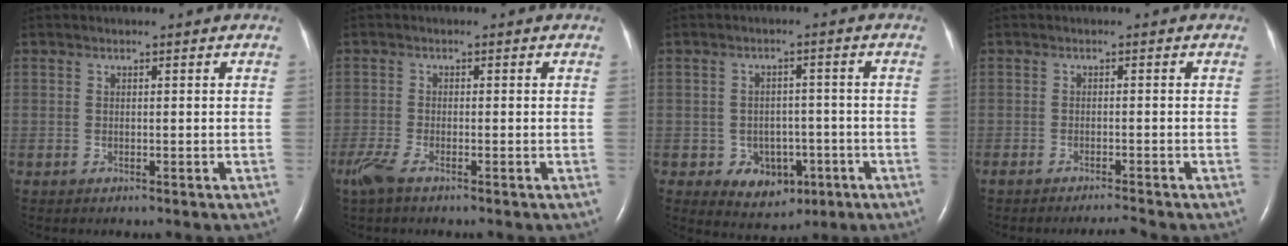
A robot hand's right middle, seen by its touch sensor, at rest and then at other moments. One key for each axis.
{"total": 3.1, "fx": -2.2, "fy": 0.6, "fz": 2.2, "tx": -0.057, "ty": -0.008, "tz": -0.047}
{"total": 1.4, "fx": -0.4, "fy": 1.1, "fz": 0.7, "tx": -0.012, "ty": 0.001, "tz": 0.000}
{"total": 2.0, "fx": -1.9, "fy": -0.6, "fz": 0.4, "tx": -0.012, "ty": -0.007, "tz": -0.032}